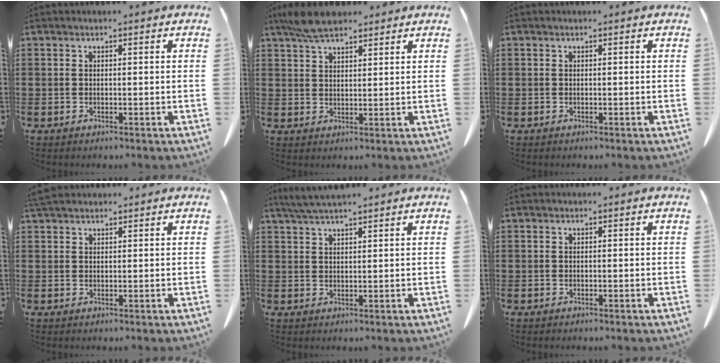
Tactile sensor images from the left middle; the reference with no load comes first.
{"total": 6.0, "force": [4.8, 1.8, 3.1], "torque": [-0.072, -0.002, 0.091]}
{"total": 0.0}
{"total": 2.3, "force": [2.0, 0.6, 0.8], "torque": [-0.022, 0.003, 0.040]}
{"total": 3.3, "force": [2.9, 0.2, 1.7], "torque": [-0.040, -0.001, 0.054]}
{"total": 0.0}